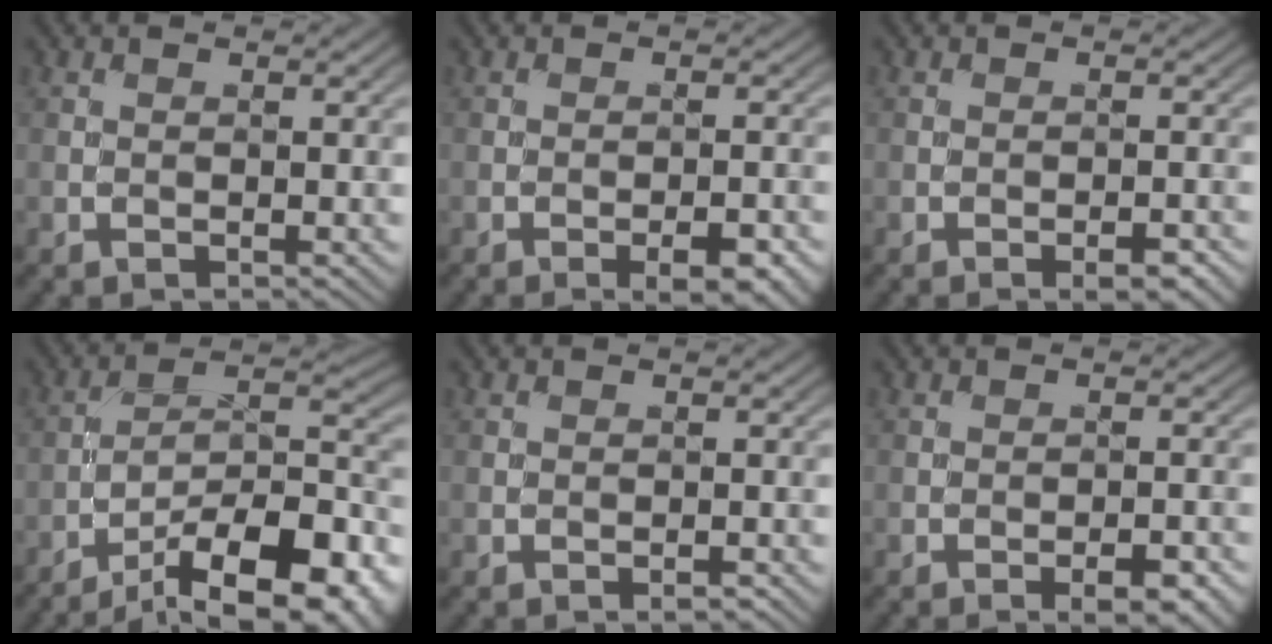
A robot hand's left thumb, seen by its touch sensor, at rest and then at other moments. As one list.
[{"total": 4.7, "force": [-2.7, 1.5, 3.6], "torque": [-0.058, 0.009, -0.030]}, {"total": 2.9, "force": [-1.8, 0.8, 2.1], "torque": [-0.032, 0.006, -0.024]}, {"total": 17.5, "force": [-12.4, 5.7, 10.9], "torque": [-0.159, -0.016, -0.185]}, {"total": 0.9, "force": [-0.6, 0.3, 0.6], "torque": [-0.010, 0.001, -0.010]}, {"total": 4.2, "force": [-2.5, 1.2, 3.1], "torque": [-0.050, 0.011, -0.030]}]